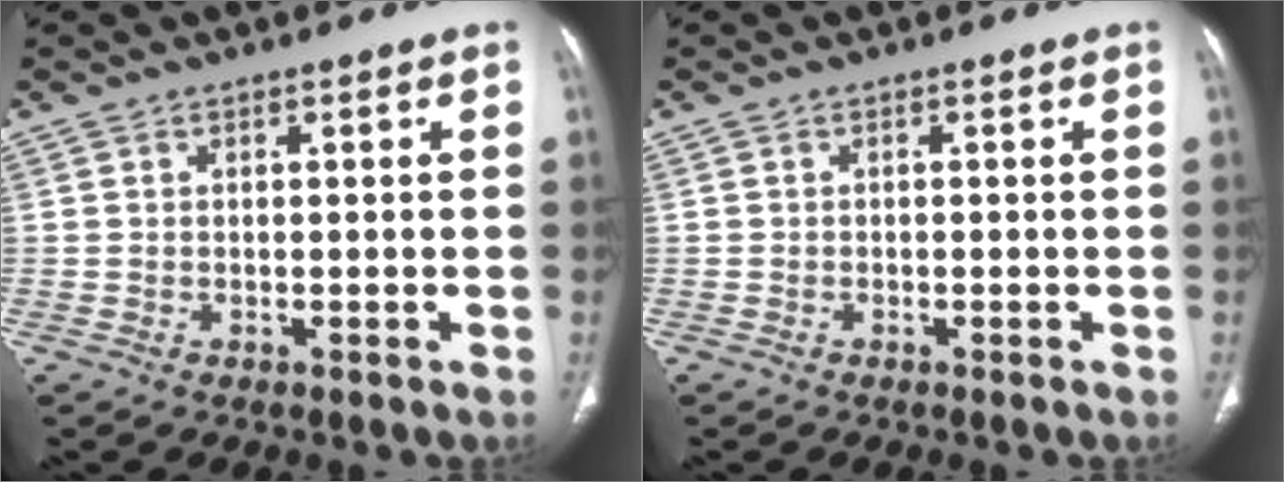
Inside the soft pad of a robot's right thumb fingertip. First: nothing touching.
{"total": 0.0}